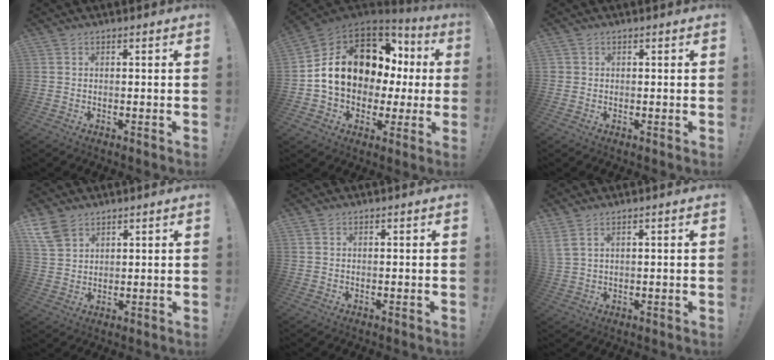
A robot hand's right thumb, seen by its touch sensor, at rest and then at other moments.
{"total": 17.3, "force": [4.3, 12.8, 10.8], "torque": [-0.162, -0.015, 0.103]}
{"total": 1.0, "force": [0.1, 1.0, 0.1], "torque": [-0.007, 0.003, 0.004]}
{"total": 5.6, "force": [3.9, 3.4, 2.3], "torque": [-0.044, -0.014, 0.079]}
{"total": 1.0, "force": [-0.5, -0.6, -0.6], "torque": [0.009, 0.004, -0.010]}
{"total": 4.0, "force": [2.6, 0.8, 3.0], "torque": [-0.059, -0.014, 0.052]}